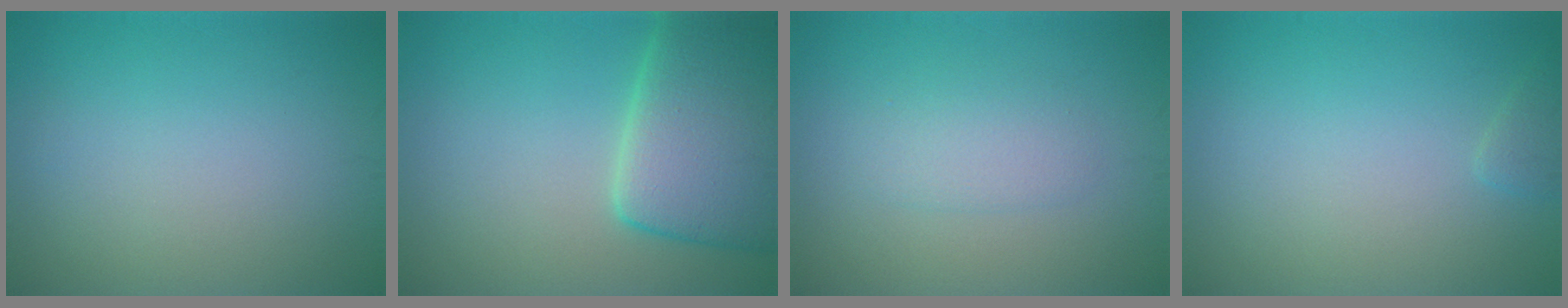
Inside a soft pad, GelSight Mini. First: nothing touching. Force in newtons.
{"total": 9.2, "press": 9.2, "slide": 0.7}
{"total": 2.0, "press": 2.0, "slide": 0.1}
{"total": 0.9, "press": 0.9, "slide": 0.1}